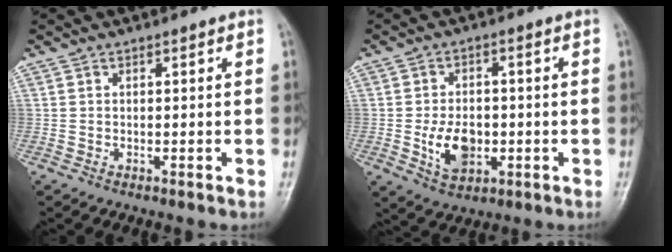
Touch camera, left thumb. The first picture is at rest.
{"total": 8.1, "force": [-1.5, 5.5, 5.8], "torque": [-0.081, -0.001, -0.020]}